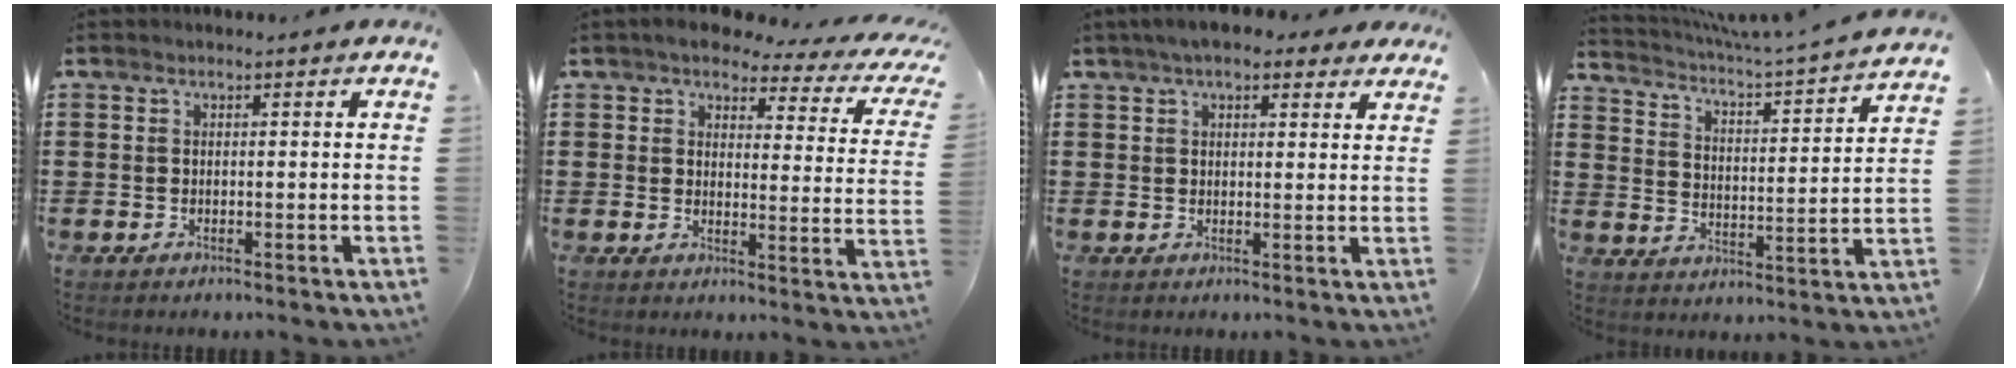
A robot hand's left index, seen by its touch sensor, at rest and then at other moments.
{"total": 4.6, "force": [3.9, 1.2, 2.2], "torque": [-0.055, -0.020, 0.062]}
{"total": 4.7, "force": [3.8, 1.5, 2.3], "torque": [-0.055, 0.004, 0.069]}
{"total": 3.4, "force": [3.0, -0.4, 1.6], "torque": [-0.050, -0.040, 0.040]}